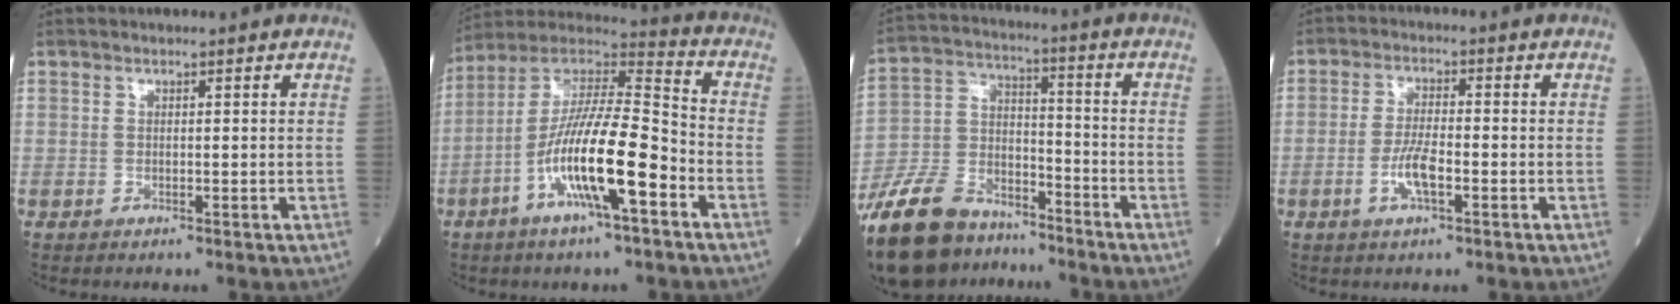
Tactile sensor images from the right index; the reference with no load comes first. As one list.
[{"total": 16.5, "force": [-6.0, 2.4, 15.2], "torque": [-0.288, 0.001, -0.111]}, {"total": 18.1, "force": [-14.3, 8.2, 7.5], "torque": [-0.179, 0.010, -0.257]}, {"total": 4.8, "force": [-1.8, 1.0, 4.4], "torque": [-0.088, 0.001, -0.035]}]